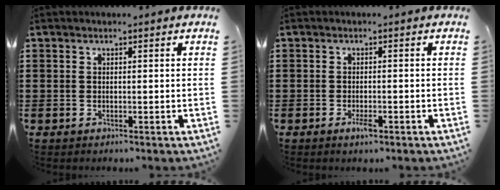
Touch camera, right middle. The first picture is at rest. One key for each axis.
{"total": 2.0, "fx": -1.0, "fy": 0.6, "fz": 1.6, "tx": -0.036, "ty": -0.003, "tz": -0.020}